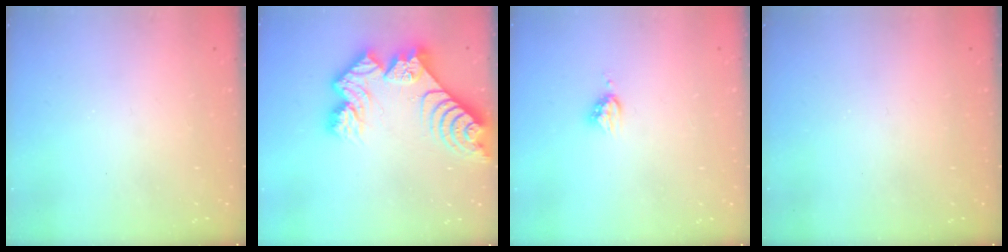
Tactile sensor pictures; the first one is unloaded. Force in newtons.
{"total": 16.7, "press": 16.6, "slide": 1.8}
{"total": 5.4, "press": 5.4, "slide": 0.4}
{"total": 0.0}